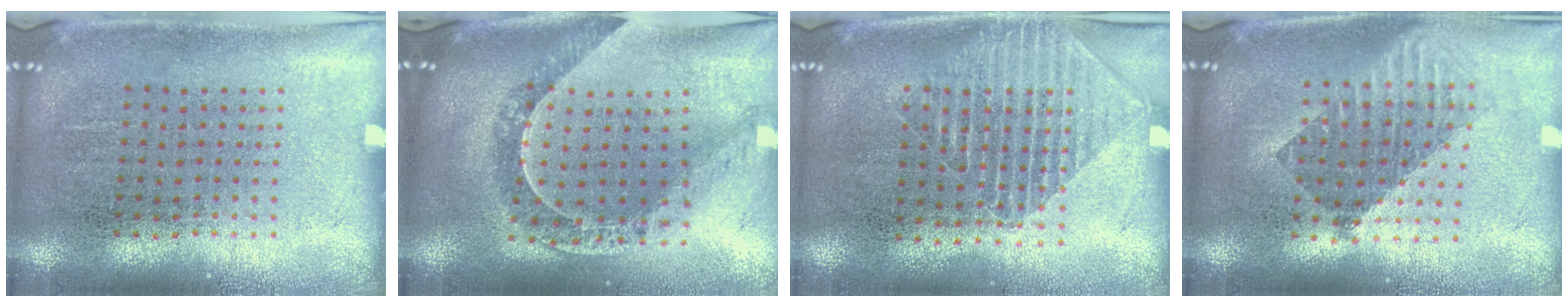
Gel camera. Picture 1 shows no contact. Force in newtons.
{"total": 1.1, "press": 1.1, "slide": 0.2}
{"total": 1.4, "press": 1.2, "slide": 0.8}
{"total": 1.6, "press": 1.4, "slide": 0.9}